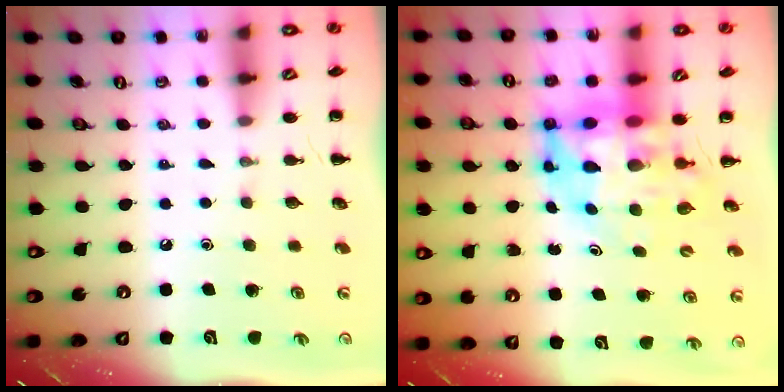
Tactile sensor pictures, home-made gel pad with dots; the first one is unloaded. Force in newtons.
{"total": 9.2, "press": 8.7, "slide": 2.7}